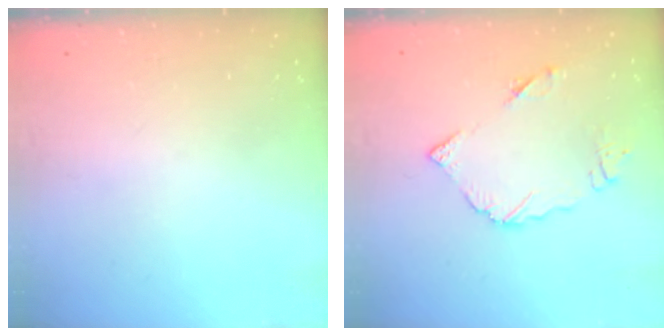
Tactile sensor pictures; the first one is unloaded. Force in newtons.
{"total": 8.7, "press": 8.7, "slide": 0.6}